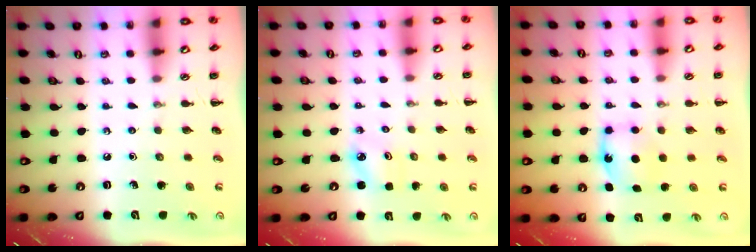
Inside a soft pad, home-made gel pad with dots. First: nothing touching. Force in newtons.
{"total": 2.5, "press": 2.5, "slide": 0.5}
{"total": 6.1, "press": 5.9, "slide": 1.3}